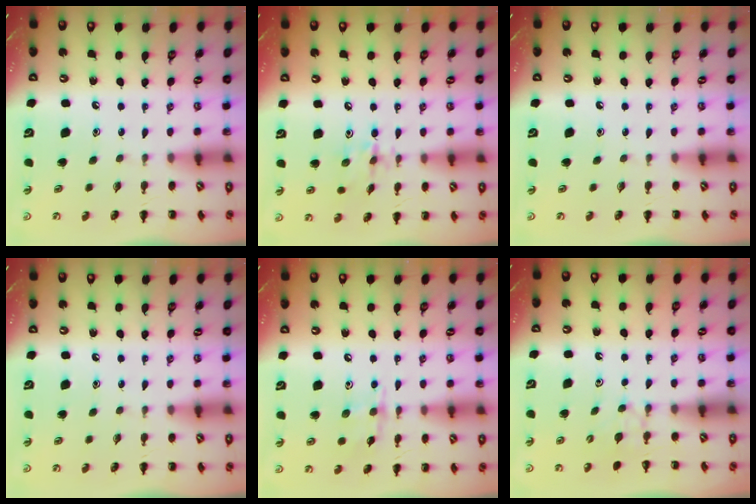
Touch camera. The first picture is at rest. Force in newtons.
{"total": 5.4, "press": 5.4, "slide": 0.5}
{"total": 0.0}
{"total": 0.0}
{"total": 7.8, "press": 7.8, "slide": 0.6}
{"total": 2.6, "press": 2.4, "slide": 1.1}